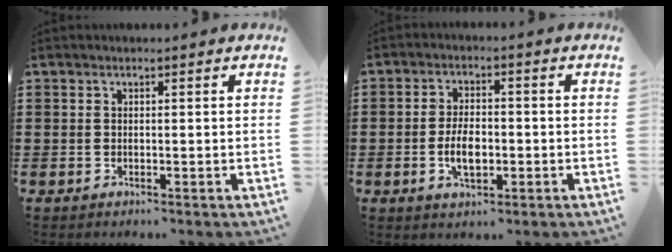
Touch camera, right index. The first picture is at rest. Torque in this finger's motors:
{"motor_torque": [1.24, 0.50, 0.70, 0.16]}